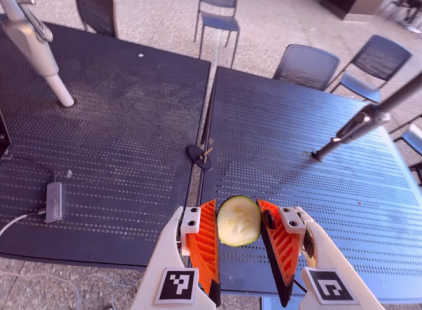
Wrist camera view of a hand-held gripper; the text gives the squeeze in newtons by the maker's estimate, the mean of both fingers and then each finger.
{"total": 7.8, "left": 7.8, "right": 7.9}